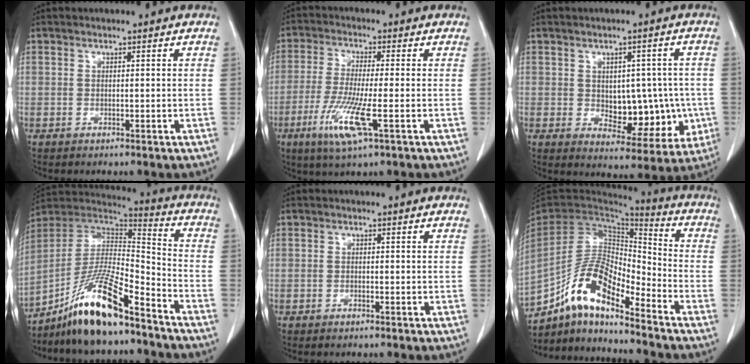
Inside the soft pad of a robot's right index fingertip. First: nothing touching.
{"total": 8.9, "force": [-3.4, 0.5, 8.2], "torque": [-0.168, -0.024, -0.065]}
{"total": 10.2, "force": [-0.7, 6.1, 8.1], "torque": [-0.085, 0.017, 0.014]}
{"total": 15.8, "force": [-11.5, 2.2, 10.6], "torque": [-0.204, 0.005, -0.207]}
{"total": 0.7, "force": [-0.6, 0.1, 0.4], "torque": [-0.013, -0.001, -0.007]}
{"total": 13.4, "force": [-9.5, 3.5, 8.8], "torque": [-0.174, 0.023, -0.174]}